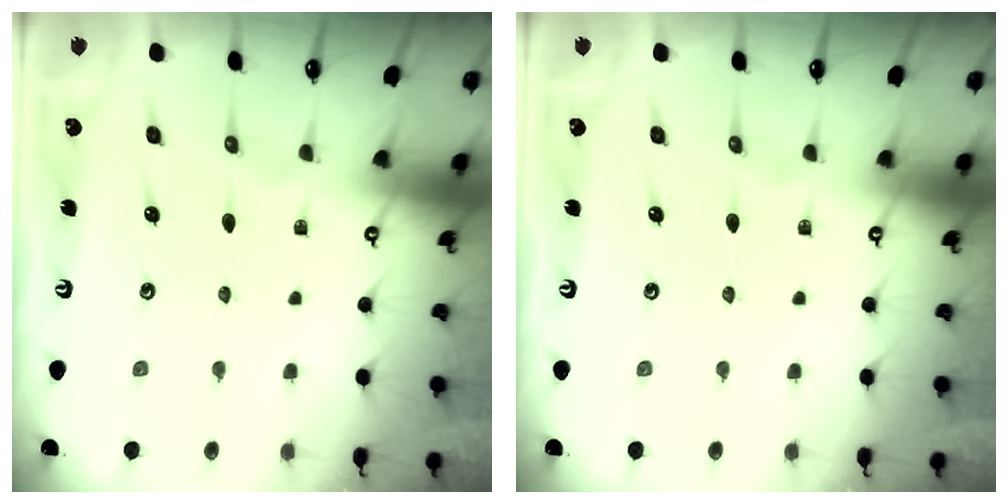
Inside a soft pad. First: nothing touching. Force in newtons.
{"total": 0.0}